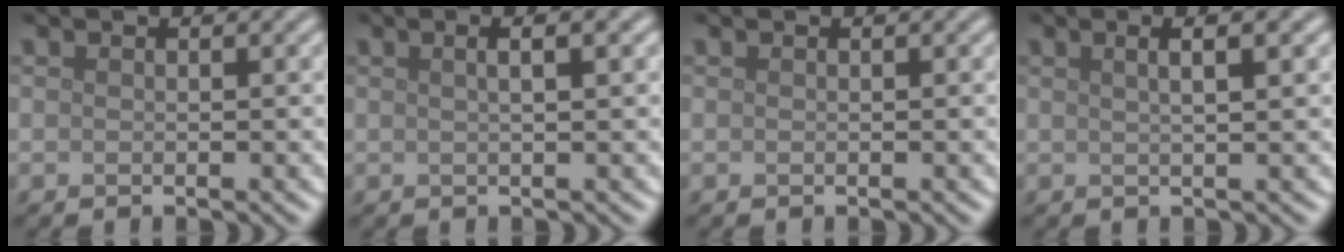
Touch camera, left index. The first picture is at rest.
{"total": 3.2, "force": [1.2, 1.3, 2.6], "torque": [-0.015, 0.009, -0.007]}
{"total": 0.0}
{"total": 3.6, "force": [1.5, 1.3, 2.9], "torque": [-0.019, 0.009, -0.003]}